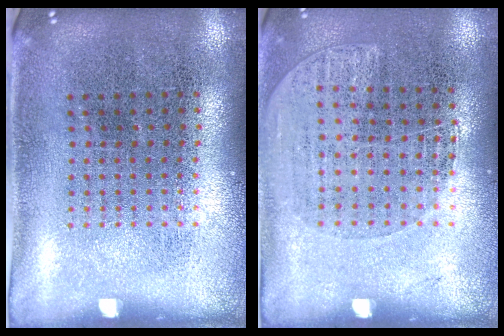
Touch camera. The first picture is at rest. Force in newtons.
{"total": 1.1, "press": 0.9, "slide": 0.6}